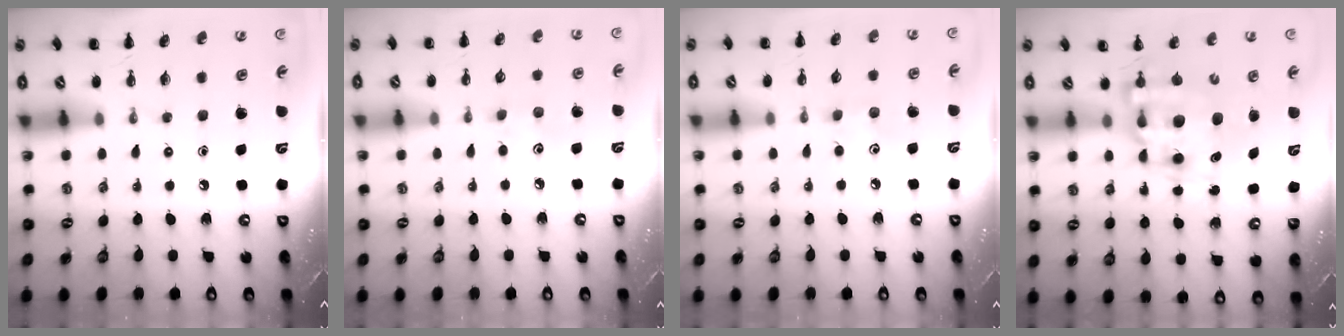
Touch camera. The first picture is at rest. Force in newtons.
{"total": 2.8, "press": 2.6, "slide": 0.8}
{"total": 4.7, "press": 4.5, "slide": 1.2}
{"total": 9.6, "press": 9.1, "slide": 3.0}